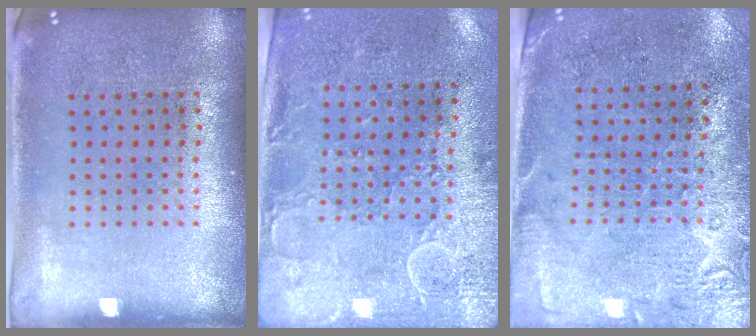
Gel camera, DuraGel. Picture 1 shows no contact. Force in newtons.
{"total": 3.0, "press": 2.4, "slide": 1.7}
{"total": 2.7, "press": 2.4, "slide": 1.2}